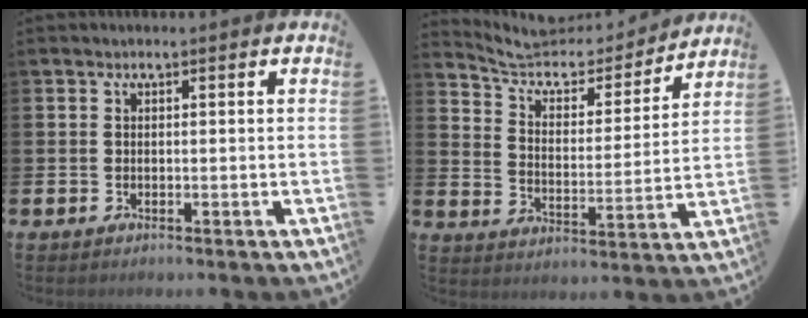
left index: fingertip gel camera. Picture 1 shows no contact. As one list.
[{"total": 7.5, "force": [6.7, 2.7, 1.9], "torque": [-0.071, -0.052, 0.112]}]